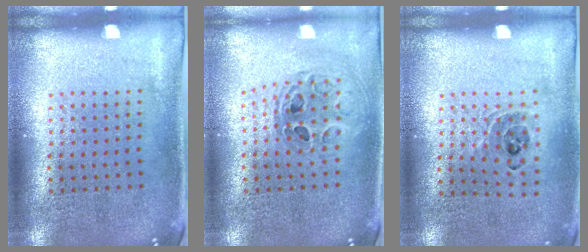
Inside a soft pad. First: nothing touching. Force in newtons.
{"total": 0.7, "press": 0.7, "slide": 0.1}
{"total": 1.0, "press": 1.0, "slide": 0.1}